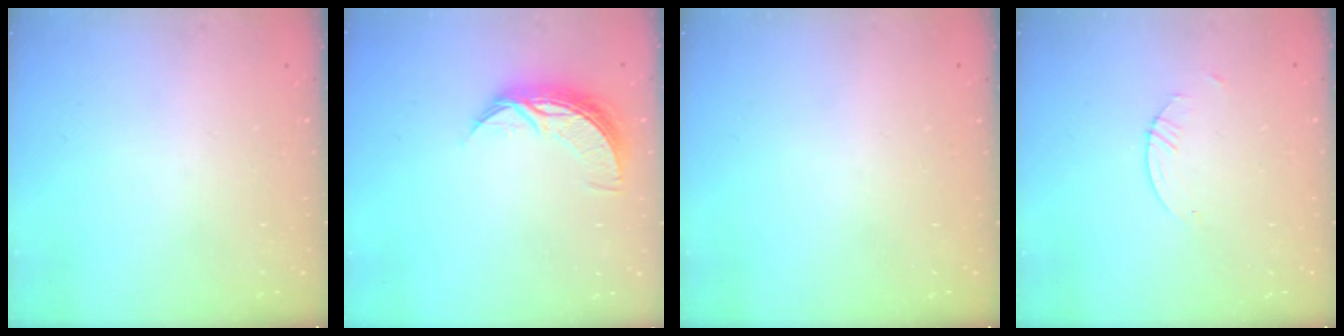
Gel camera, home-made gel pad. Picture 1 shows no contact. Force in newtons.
{"total": 8.8, "press": 8.8, "slide": 0.4}
{"total": 0.0}
{"total": 0.8, "press": 0.8, "slide": 0.2}